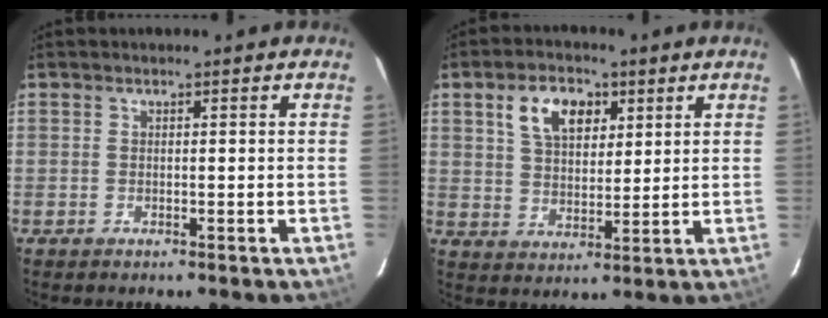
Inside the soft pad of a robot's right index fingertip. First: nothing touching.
{"total": 9.0, "force": [4.1, 5.4, 5.9], "torque": [-0.110, 0.019, 0.075]}